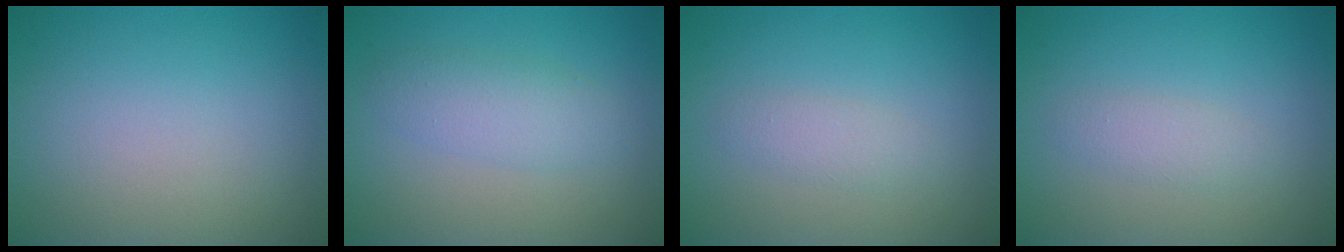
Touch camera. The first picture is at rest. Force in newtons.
{"total": 2.7, "press": 2.7, "slide": 0.1}
{"total": 1.4, "press": 1.4, "slide": 0.1}
{"total": 1.4, "press": 1.4, "slide": 0.1}